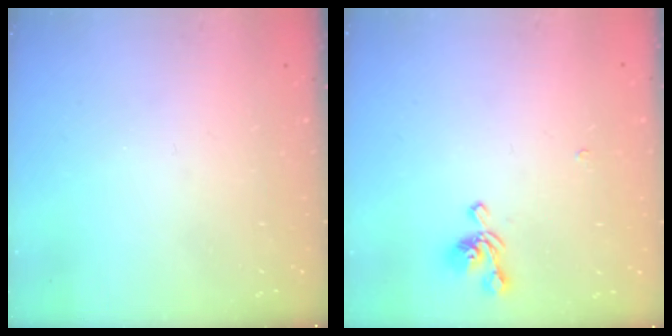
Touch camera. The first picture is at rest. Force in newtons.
{"total": 1.6, "press": 1.3, "slide": 0.9}